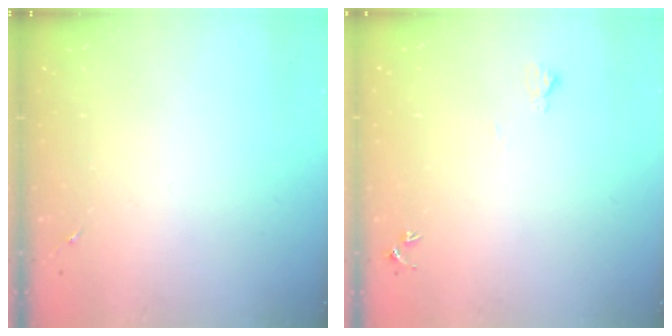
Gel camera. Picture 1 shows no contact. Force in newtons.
{"total": 4.8, "press": 4.8, "slide": 0.6}